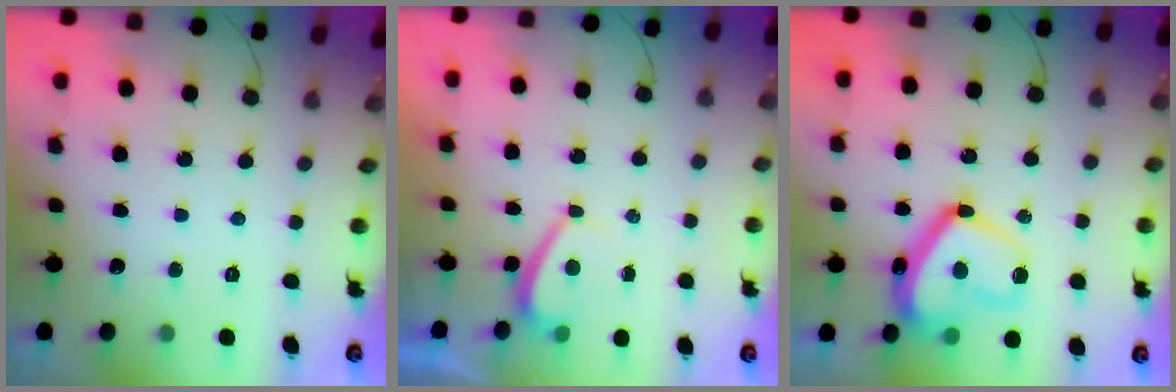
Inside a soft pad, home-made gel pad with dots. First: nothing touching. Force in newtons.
{"total": 1.4, "press": 1.3, "slide": 0.6}
{"total": 17.8, "press": 17.7, "slide": 1.9}